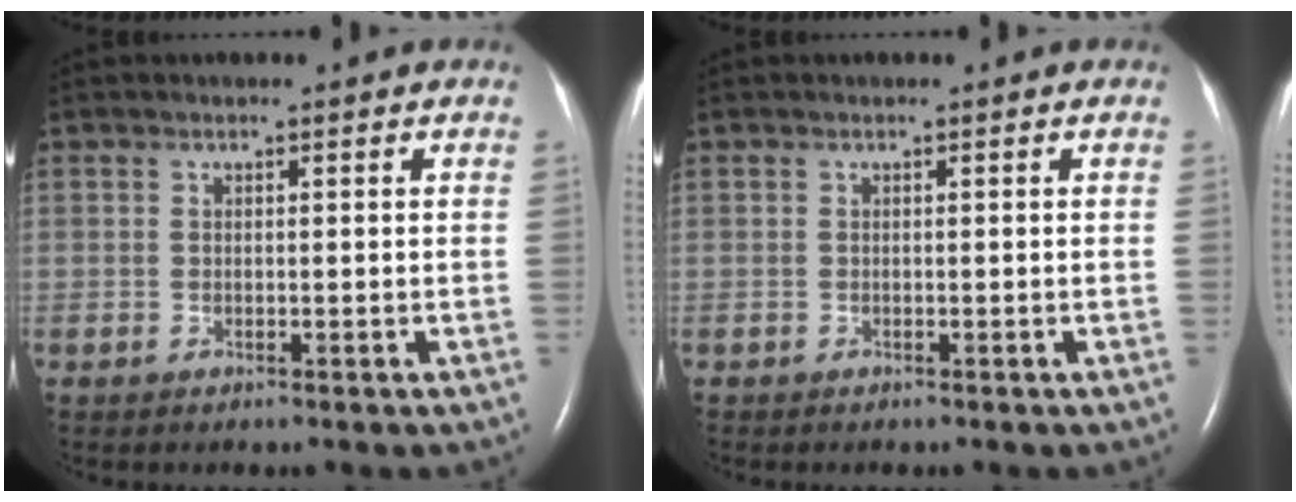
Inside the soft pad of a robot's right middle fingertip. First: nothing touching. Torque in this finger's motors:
{"motor_torque": [1.07, -1.07, -0.51, -0.19]}